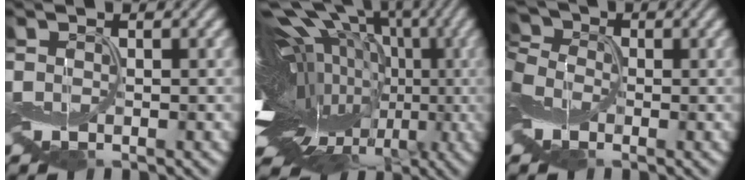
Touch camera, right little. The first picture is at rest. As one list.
[{"total": 20.9, "force": [2.6, 13.9, 15.4], "torque": [-0.227, 0.042, -0.010]}, {"total": 6.7, "force": [-1.8, 5.2, 3.8], "torque": [-0.103, -0.003, -0.045]}]